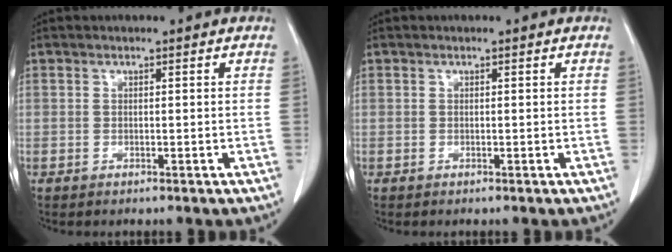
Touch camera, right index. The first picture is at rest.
{"total": 0.0}